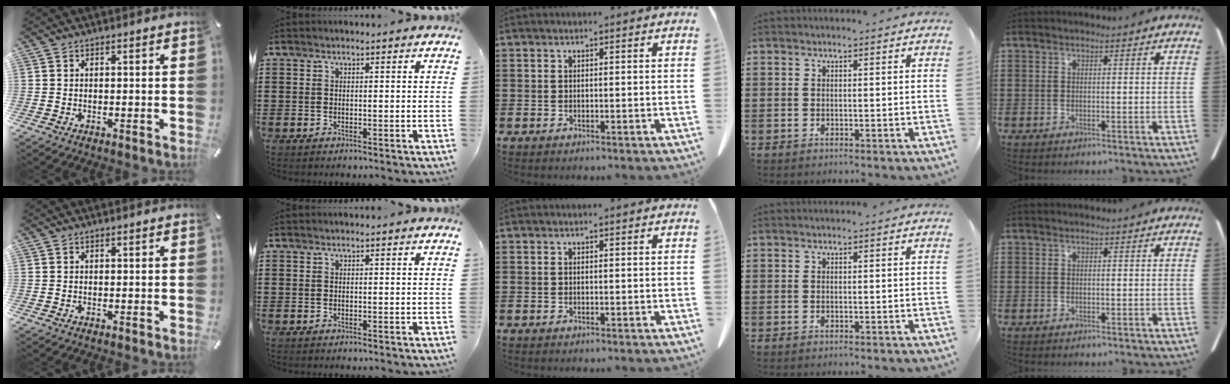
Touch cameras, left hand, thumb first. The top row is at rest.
{}